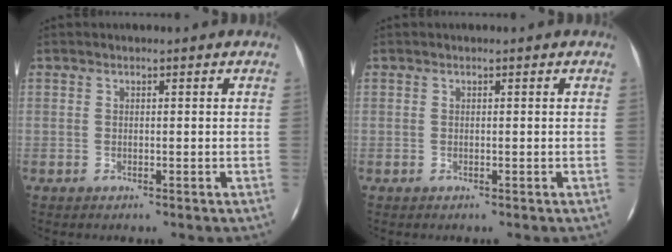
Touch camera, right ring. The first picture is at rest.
{"total": 0.0}